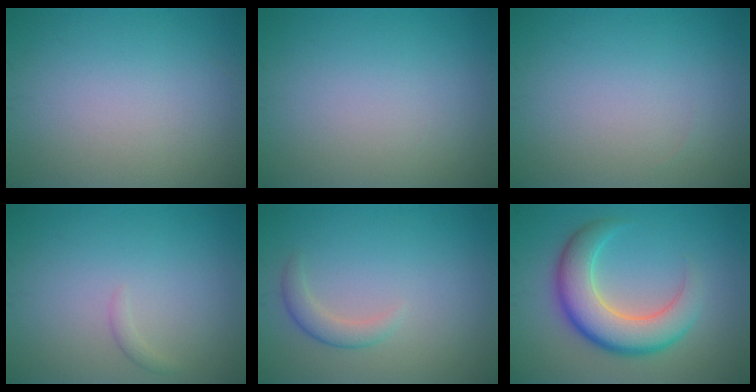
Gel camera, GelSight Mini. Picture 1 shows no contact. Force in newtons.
{"total": 0.0}
{"total": 0.0}
{"total": 0.7, "press": 0.7, "slide": 0.1}
{"total": 1.9, "press": 1.9, "slide": 0.2}
{"total": 7.3, "press": 7.3, "slide": 0.4}